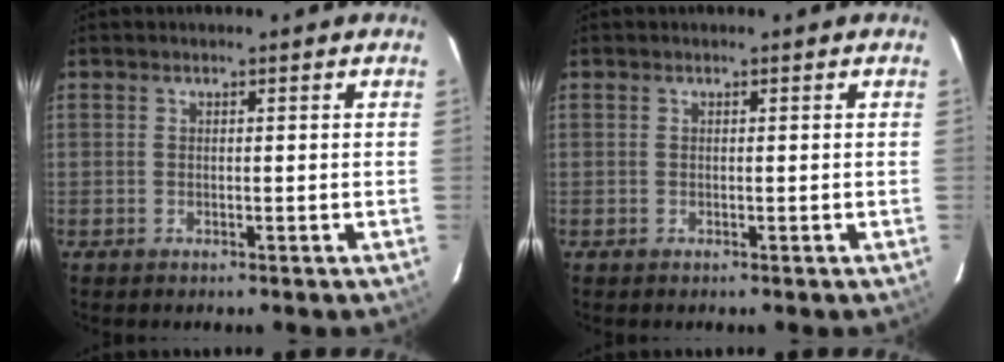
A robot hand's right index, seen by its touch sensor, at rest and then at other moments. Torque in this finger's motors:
{"motor_torque": [0.00, 0.00, 0.05, 0.00]}